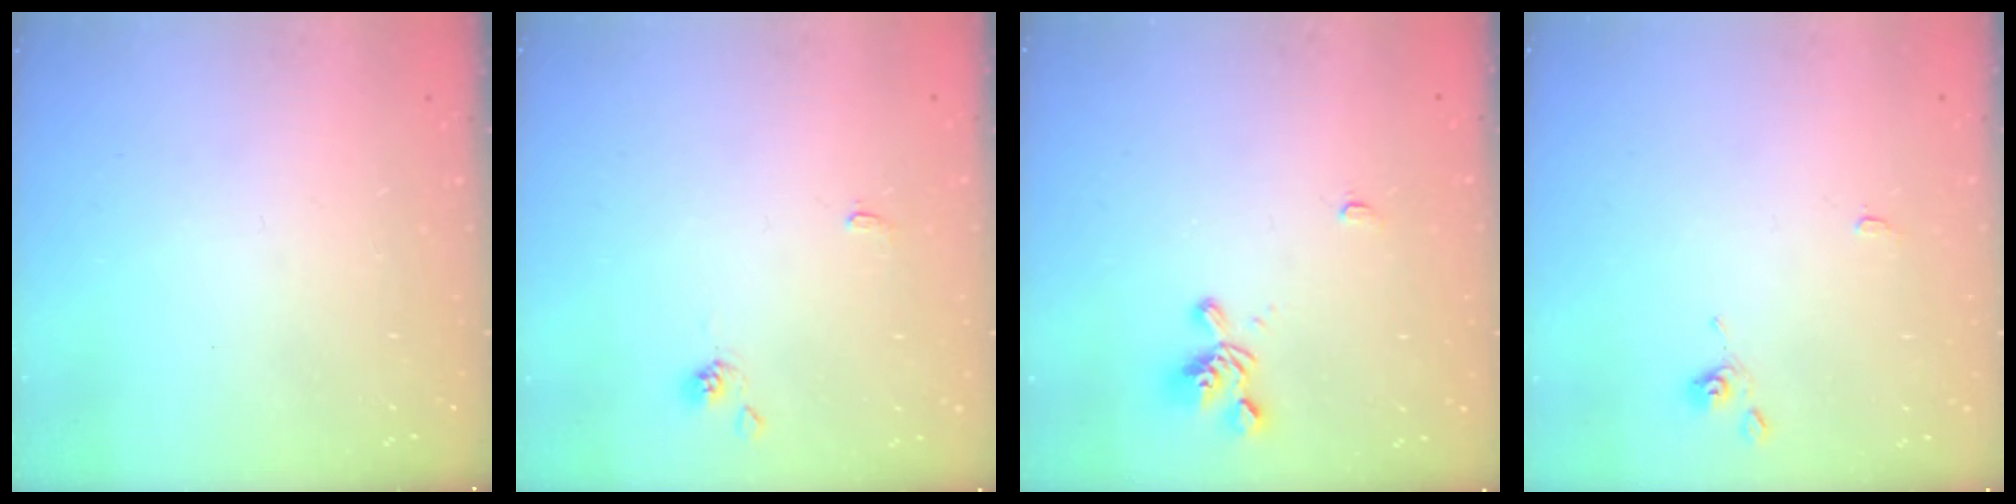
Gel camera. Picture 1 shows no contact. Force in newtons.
{"total": 1.1, "press": 1.1, "slide": 0.4}
{"total": 2.0, "press": 1.8, "slide": 0.9}
{"total": 0.0}